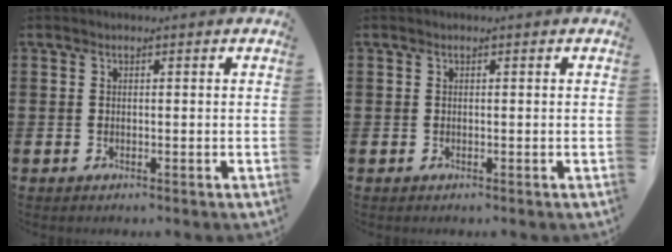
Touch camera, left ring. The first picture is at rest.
{"total": 0.0}